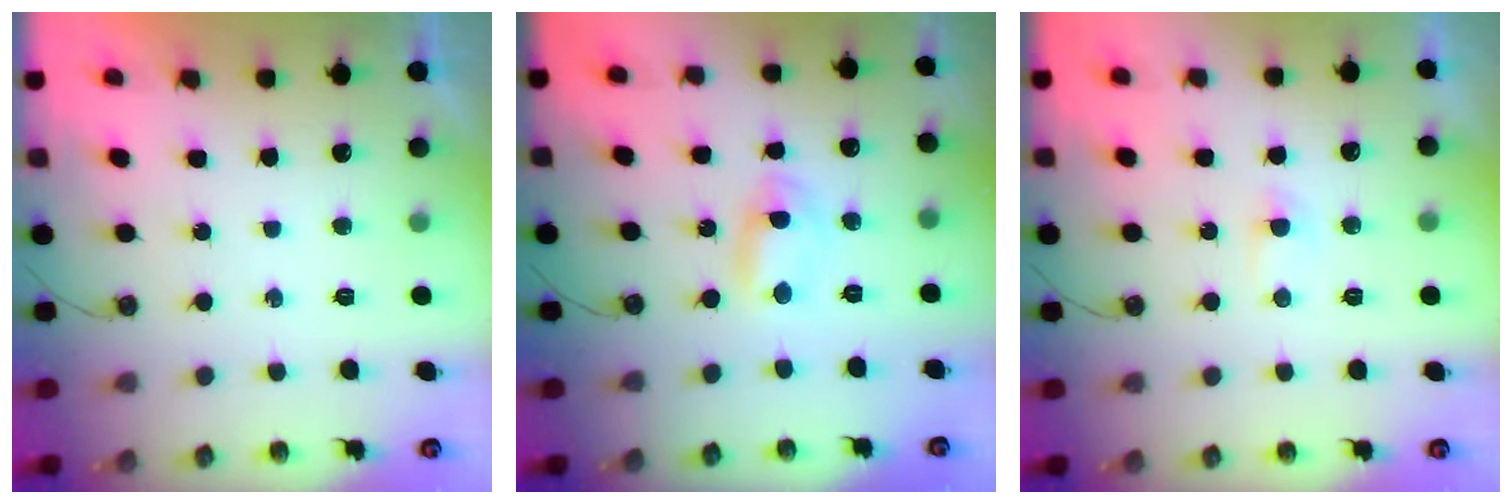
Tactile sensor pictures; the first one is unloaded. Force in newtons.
{"total": 2.1, "press": 1.7, "slide": 1.2}
{"total": 2.5, "press": 2.5, "slide": 0.4}